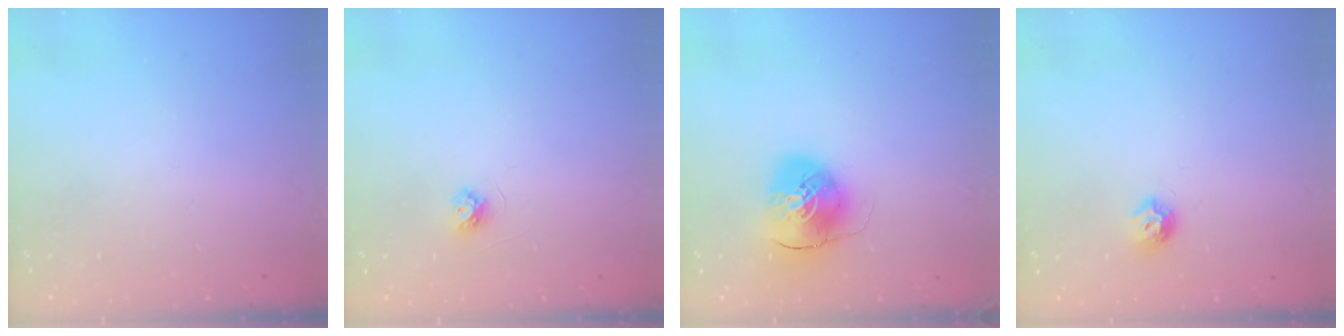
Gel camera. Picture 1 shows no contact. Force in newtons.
{"total": 3.8, "press": 3.7, "slide": 0.5}
{"total": 10.4, "press": 10.2, "slide": 1.8}
{"total": 6.3, "press": 6.3, "slide": 0.1}